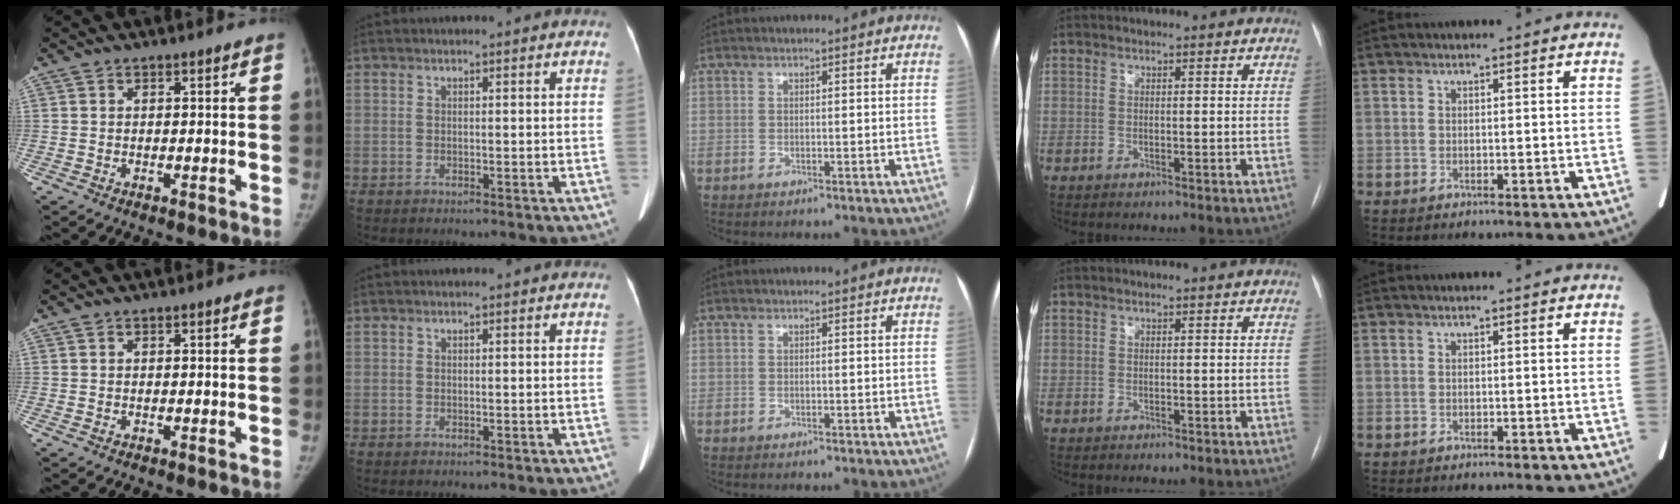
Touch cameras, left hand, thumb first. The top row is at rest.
{}